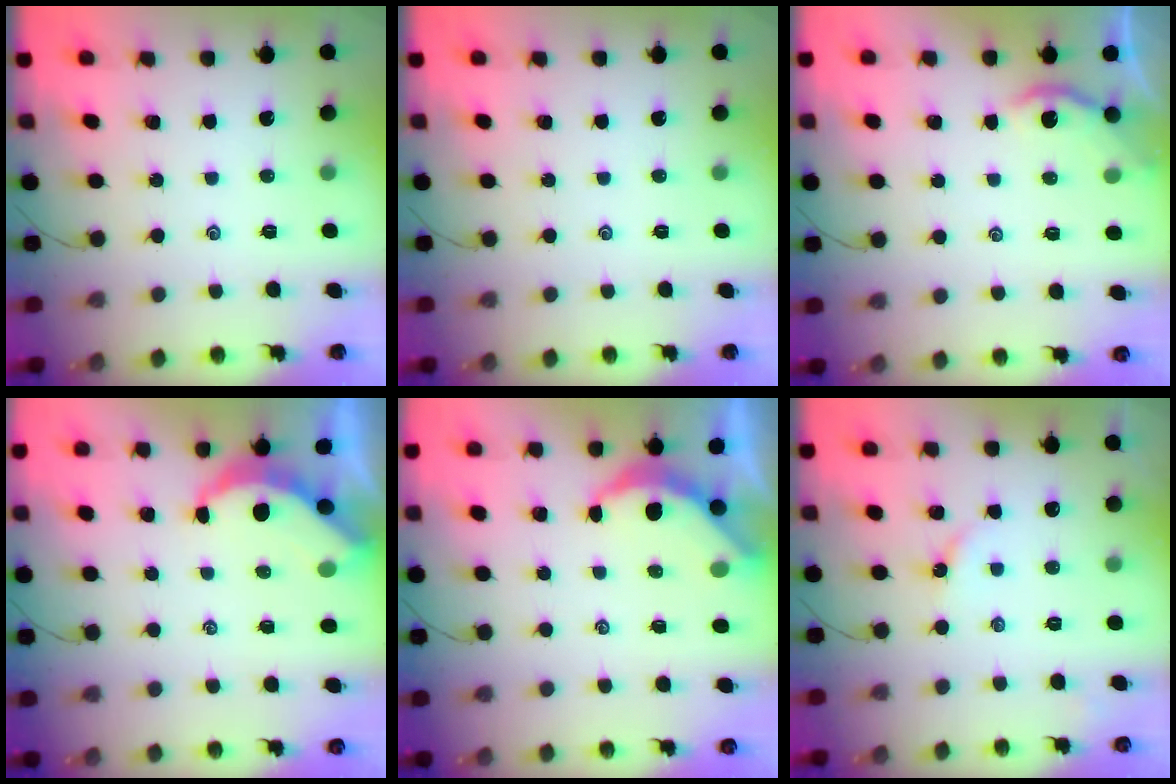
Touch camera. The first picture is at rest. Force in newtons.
{"total": 0.0}
{"total": 2.2, "press": 2.2, "slide": 0.2}
{"total": 4.7, "press": 4.7, "slide": 0.4}
{"total": 5.9, "press": 5.9, "slide": 0.5}
{"total": 2.4, "press": 2.4, "slide": 0.3}